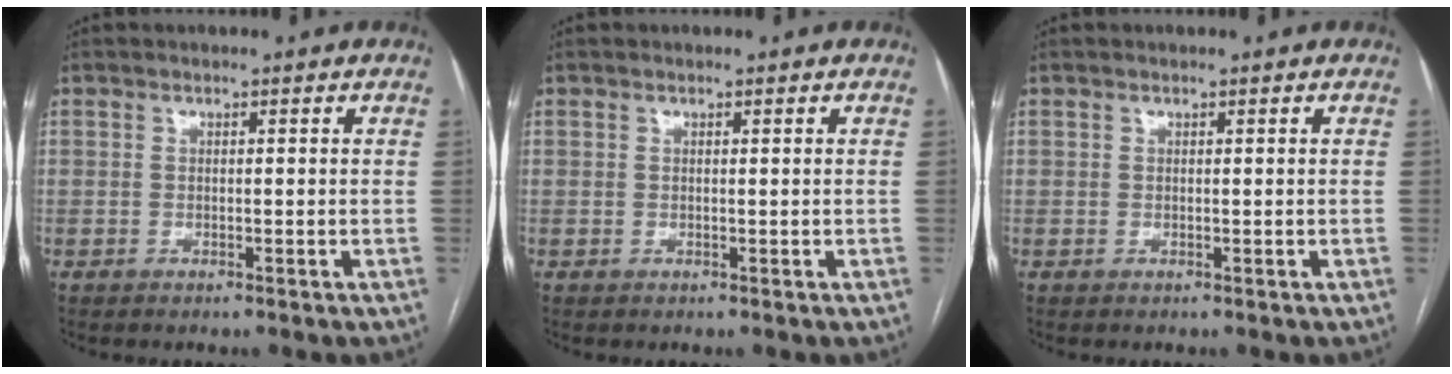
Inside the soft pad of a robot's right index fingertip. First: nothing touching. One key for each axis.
{"total": 0.0}
{"total": 0.0}